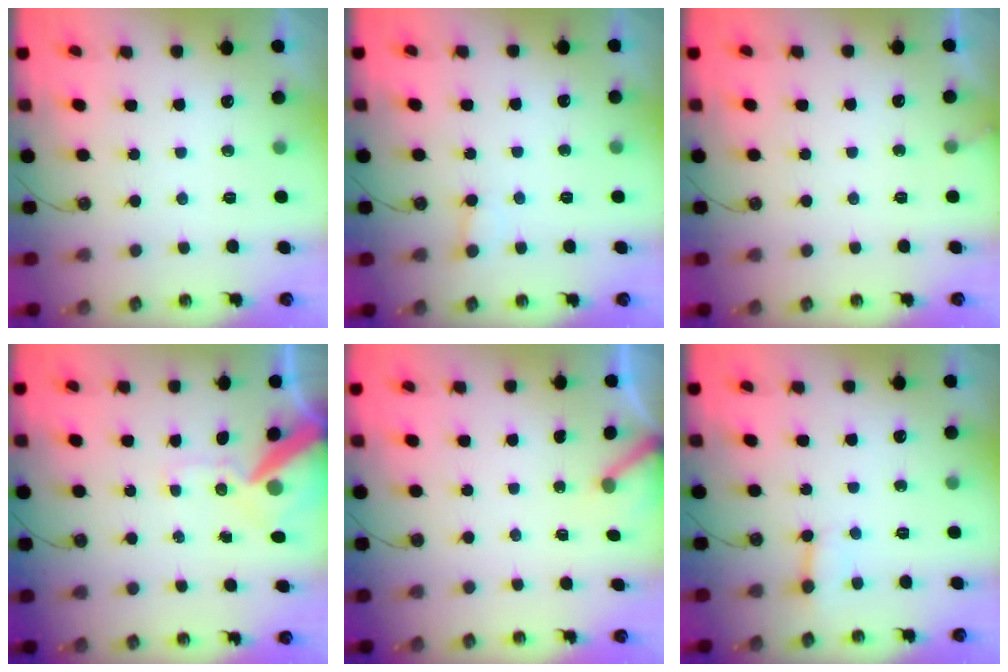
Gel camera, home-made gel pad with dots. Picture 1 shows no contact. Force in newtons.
{"total": 3.7, "press": 3.7, "slide": 0.3}
{"total": 2.8, "press": 2.8, "slide": 0.2}
{"total": 12.5, "press": 12.4, "slide": 1.8}
{"total": 2.8, "press": 2.8, "slide": 0.3}
{"total": 3.0, "press": 2.9, "slide": 0.3}